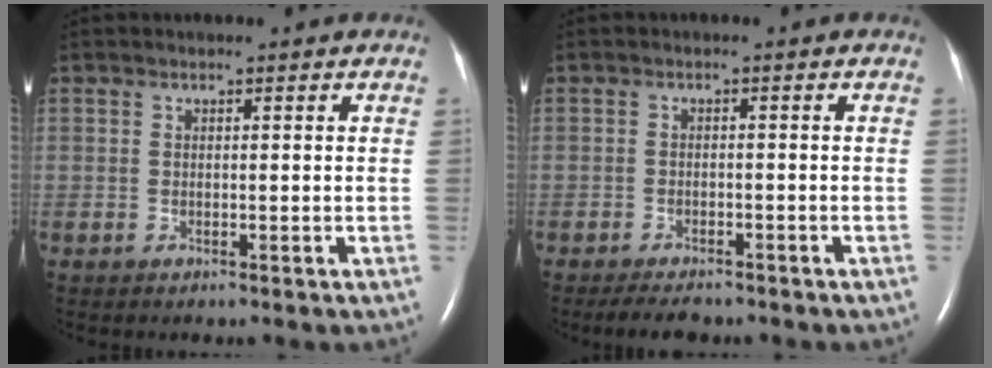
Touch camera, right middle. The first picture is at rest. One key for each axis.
{"total": 3.9, "fx": -3.3, "fy": 1.2, "fz": 1.7, "tx": -0.030, "ty": -0.007, "tz": -0.049}